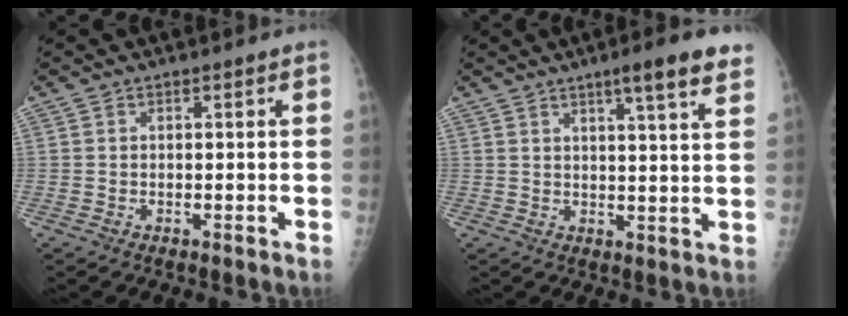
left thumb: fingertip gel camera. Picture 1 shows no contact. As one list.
[{"total": 9.1, "force": [6.0, 0.6, 6.8], "torque": [-0.084, -0.025, 0.074]}]